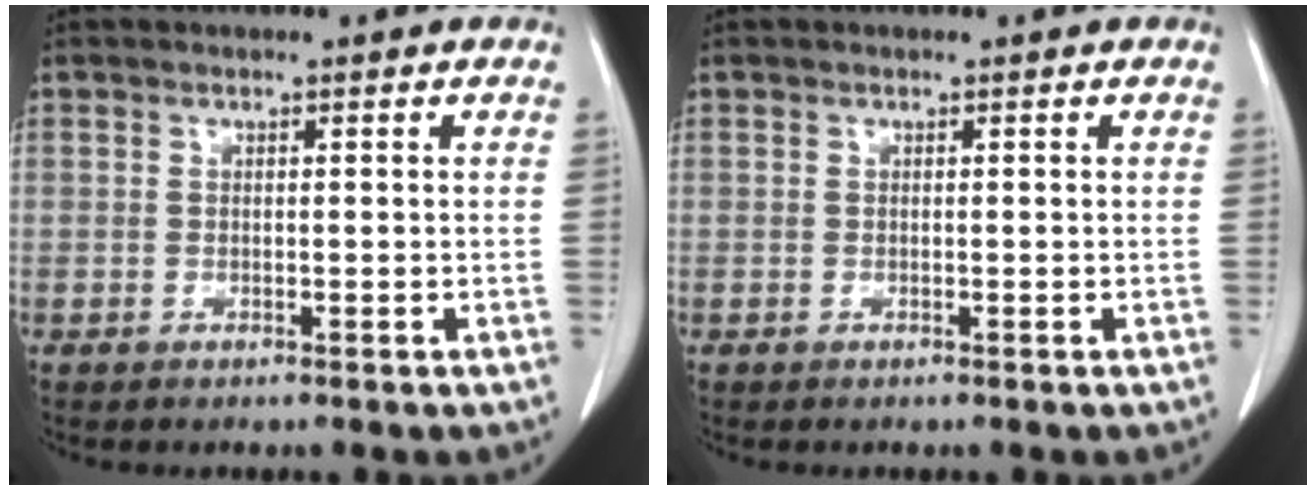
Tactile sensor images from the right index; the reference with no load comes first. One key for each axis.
{"total": 0.0}